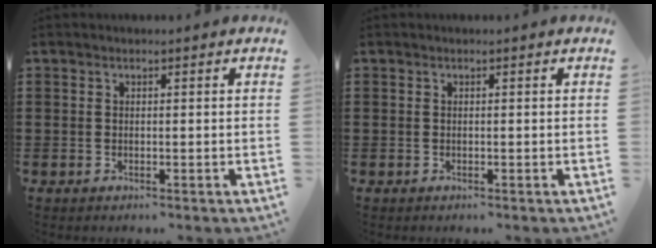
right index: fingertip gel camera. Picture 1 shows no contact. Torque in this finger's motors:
{"motor_torque": [-0.03, 0.02, 0.00, 0.00]}